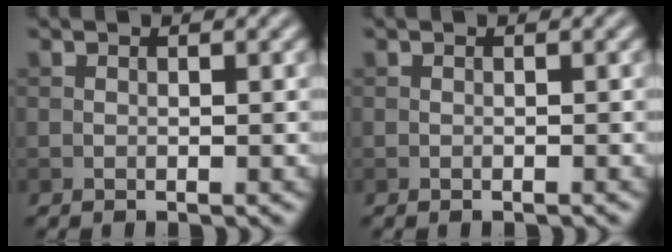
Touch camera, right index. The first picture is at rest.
{"total": 0.0}